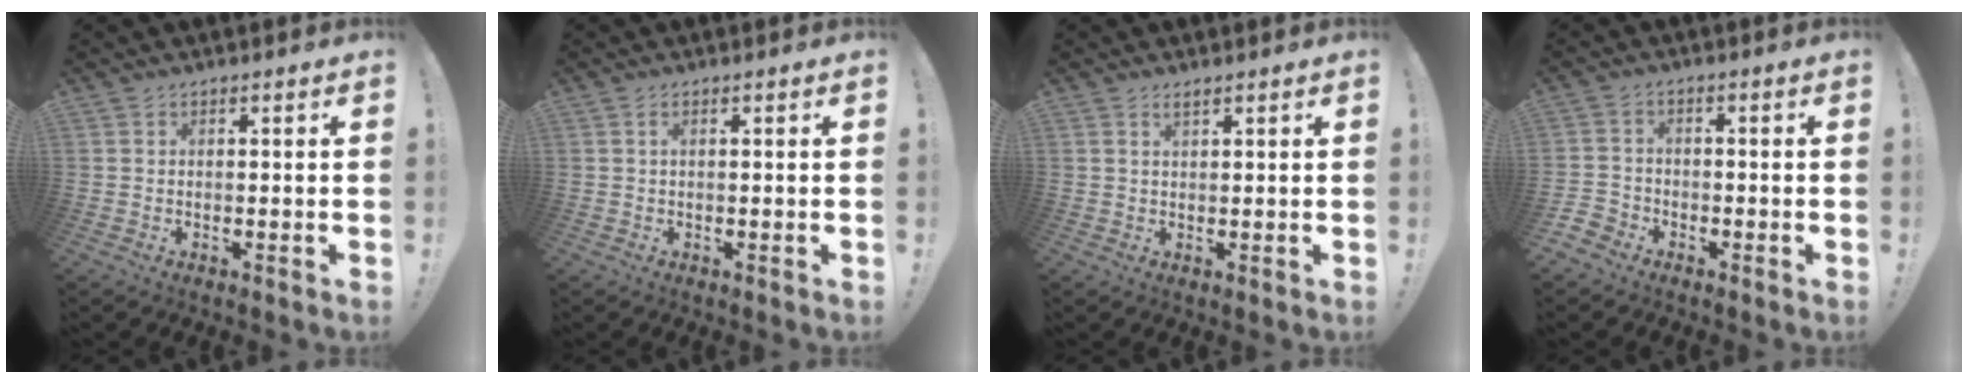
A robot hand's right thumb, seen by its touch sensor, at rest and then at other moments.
{"total": 1.1, "force": [0.1, 0.0, 1.1], "torque": [-0.030, 0.005, 0.002]}
{"total": 1.3, "force": [1.1, 0.1, 0.7], "torque": [-0.010, -0.004, 0.020]}
{"total": 3.5, "force": [-2.4, 2.4, 0.7], "torque": [-0.021, 0.009, -0.049]}